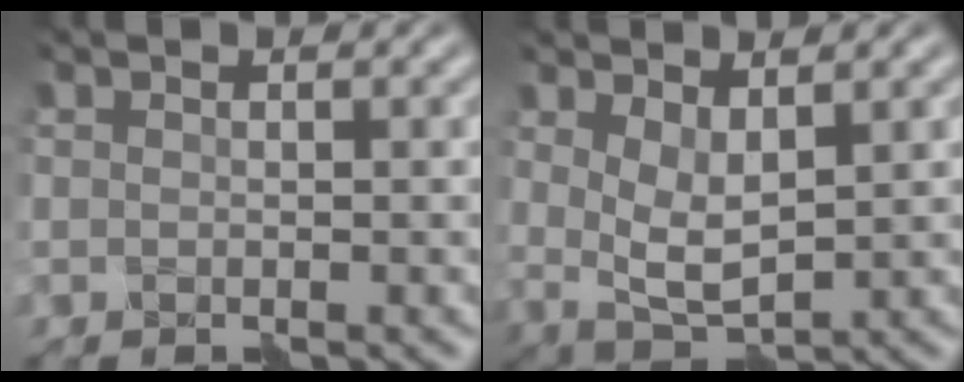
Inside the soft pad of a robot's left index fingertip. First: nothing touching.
{"total": 3.3, "force": [1.0, 1.4, 2.8], "torque": [-0.065, -0.011, 0.021]}